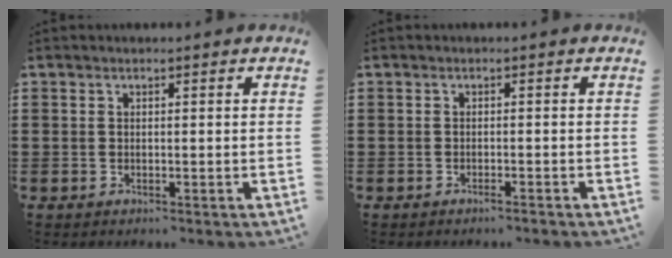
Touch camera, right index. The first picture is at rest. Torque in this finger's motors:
{"motor_torque": [-0.07, 0.23, 0.00, 0.01]}